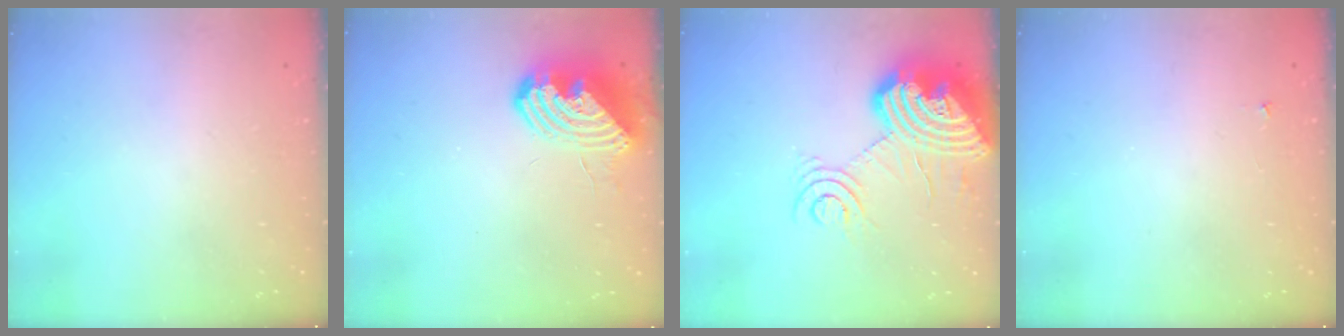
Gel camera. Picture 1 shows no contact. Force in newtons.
{"total": 12.4, "press": 12.3, "slide": 1.7}
{"total": 18.4, "press": 18.2, "slide": 2.6}
{"total": 2.6, "press": 2.5, "slide": 0.4}